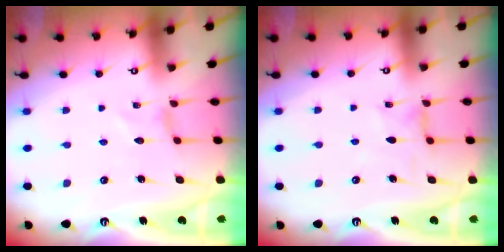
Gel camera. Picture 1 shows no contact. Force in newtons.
{"total": 1.6, "press": 1.6, "slide": 0.3}